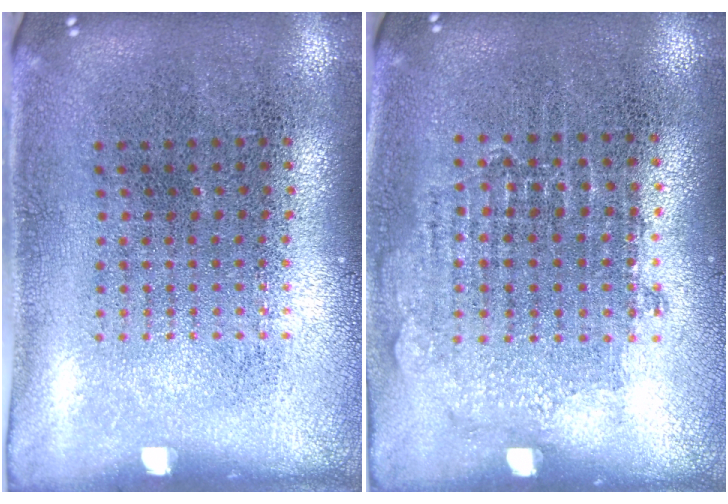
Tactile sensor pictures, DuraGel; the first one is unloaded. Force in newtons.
{"total": 0.8, "press": 0.7, "slide": 0.3}